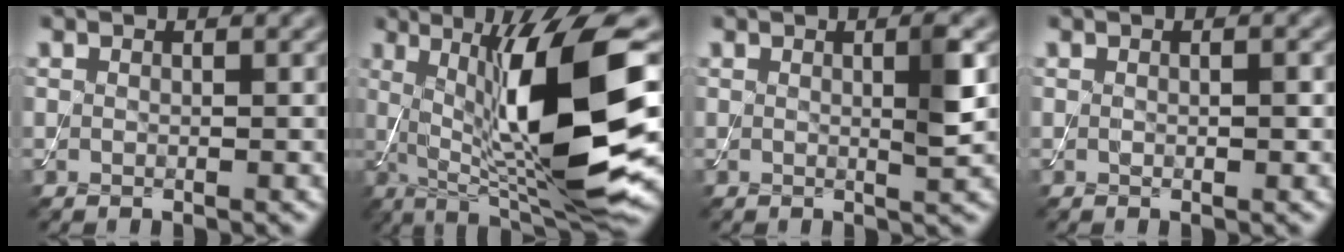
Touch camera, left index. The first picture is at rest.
{"total": 13.2, "force": [0.8, 2.8, 12.9], "torque": [-0.197, -0.002, 0.020]}
{"total": 2.1, "force": [0.4, 0.2, 2.1], "torque": [-0.028, -0.001, 0.001]}
{"total": 0.8, "force": [0.0, 0.4, 0.7], "torque": [-0.012, -0.001, 0.000]}